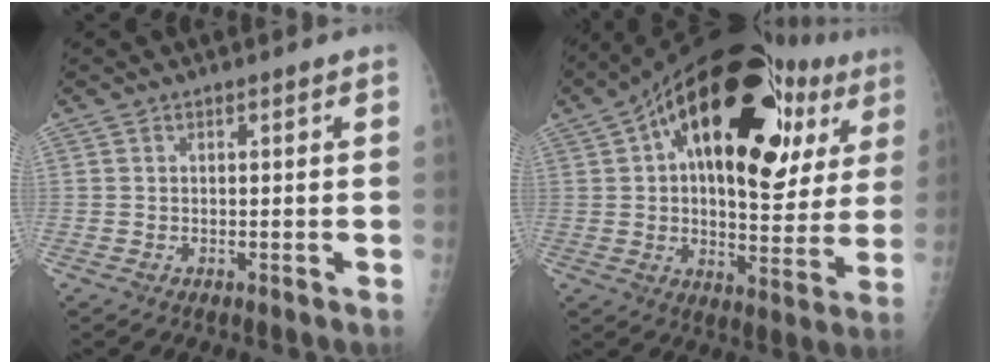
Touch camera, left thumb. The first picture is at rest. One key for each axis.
{"total": 31.4, "fx": 12.3, "fy": 15.2, "fz": 24.6, "tx": -0.333, "ty": 0.025, "tz": 0.183}